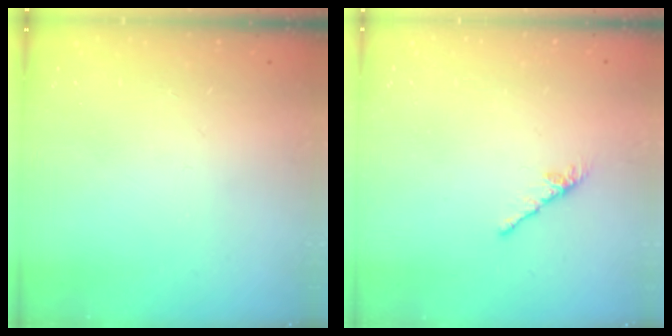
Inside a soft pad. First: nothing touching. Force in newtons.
{"total": 0.0}